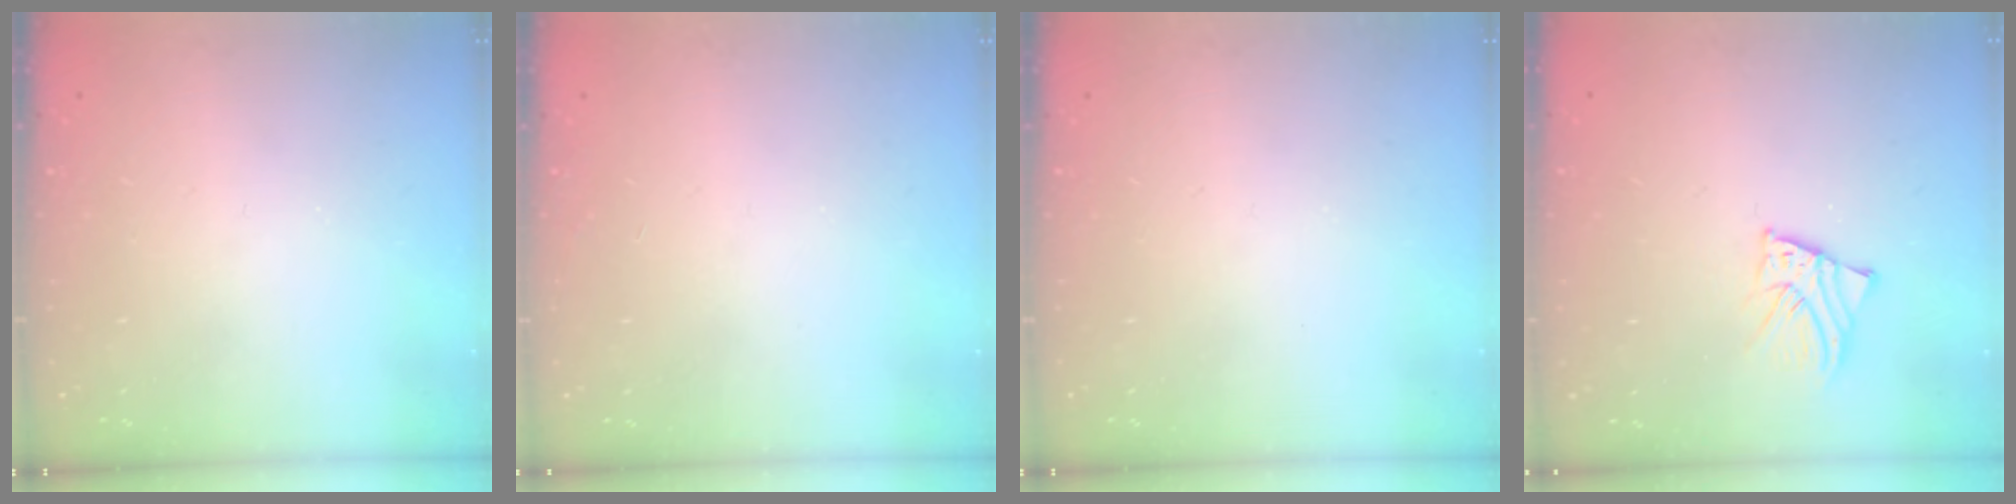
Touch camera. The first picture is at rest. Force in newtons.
{"total": 3.0, "press": 3.0, "slide": 0.3}
{"total": 0.0}
{"total": 2.3, "press": 2.3, "slide": 0.1}